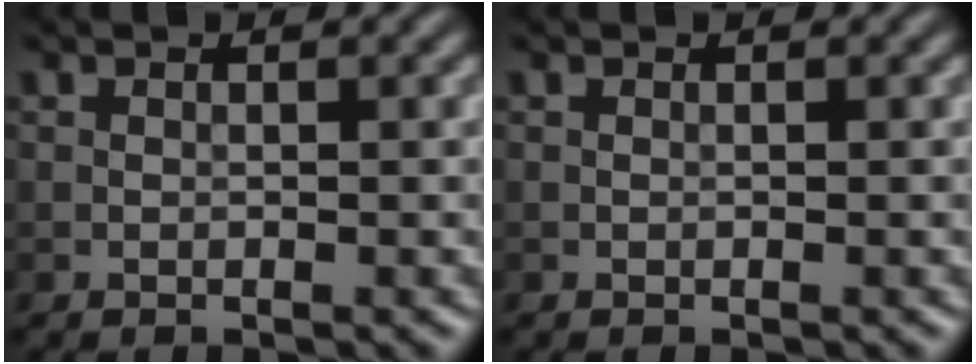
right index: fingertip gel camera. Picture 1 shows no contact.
{"total": 0.0}